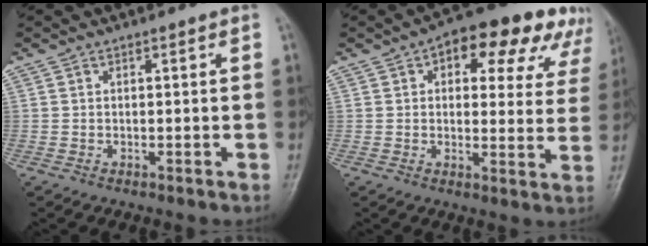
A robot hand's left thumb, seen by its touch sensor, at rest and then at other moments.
{"total": 17.1, "force": [9.2, 8.8, 11.4], "torque": [-0.094, -0.003, 0.107]}